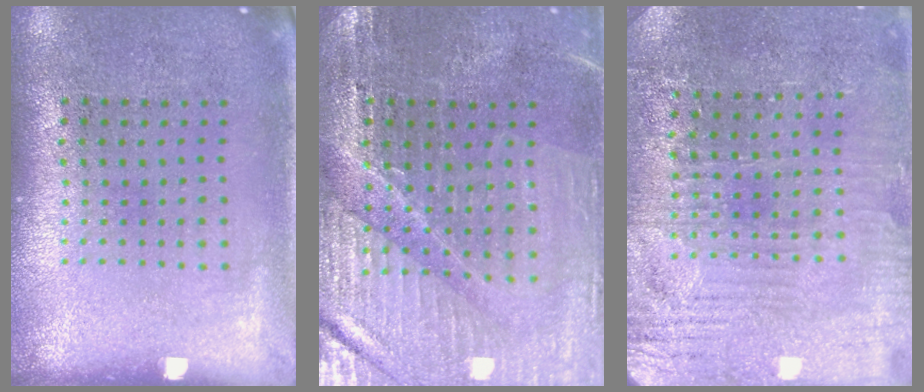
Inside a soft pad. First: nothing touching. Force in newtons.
{"total": 3.1, "press": 3.0, "slide": 0.5}
{"total": 3.4, "press": 3.3, "slide": 0.5}